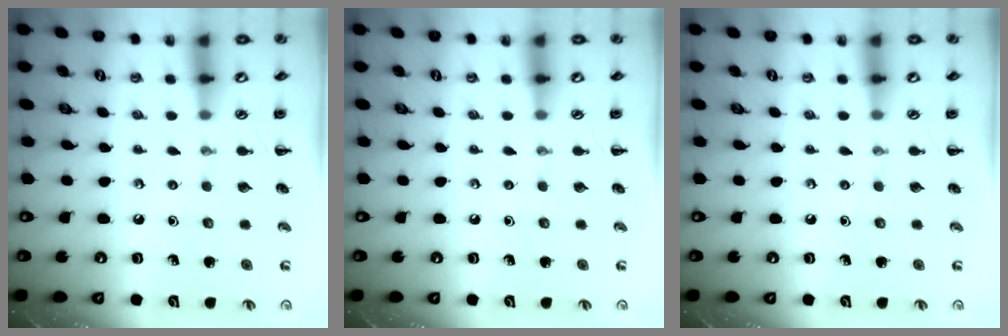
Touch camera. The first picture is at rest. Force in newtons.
{"total": 0.0}
{"total": 0.0}